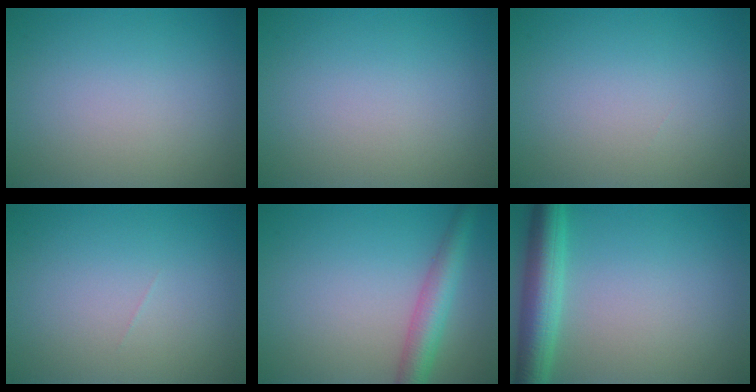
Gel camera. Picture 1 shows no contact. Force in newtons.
{"total": 0.0}
{"total": 0.0}
{"total": 0.0}
{"total": 4.0, "press": 4.0, "slide": 0.1}
{"total": 5.3, "press": 5.3, "slide": 0.1}